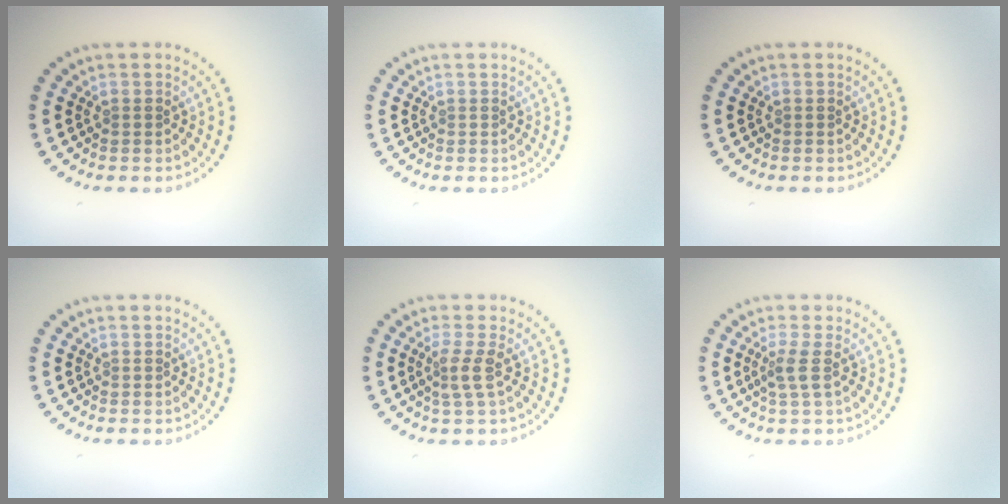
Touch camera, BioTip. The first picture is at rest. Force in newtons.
{"total": 0.0}
{"total": 0.0}
{"total": 0.0}
{"total": 1.9, "press": 1.4, "slide": 1.3}
{"total": 1.8, "press": 1.4, "slide": 1.1}